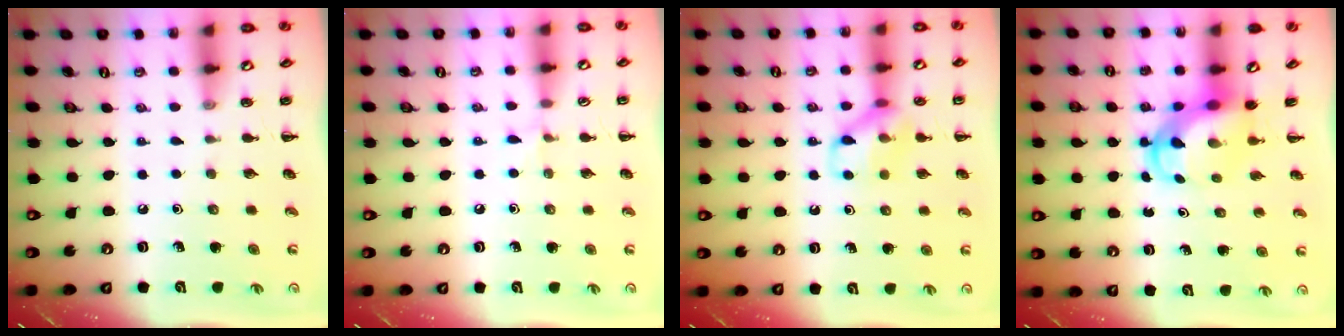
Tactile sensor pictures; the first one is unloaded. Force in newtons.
{"total": 3.9, "press": 3.6, "slide": 1.4}
{"total": 11.2, "press": 11.1, "slide": 1.2}
{"total": 5.5, "press": 5.5, "slide": 0.5}